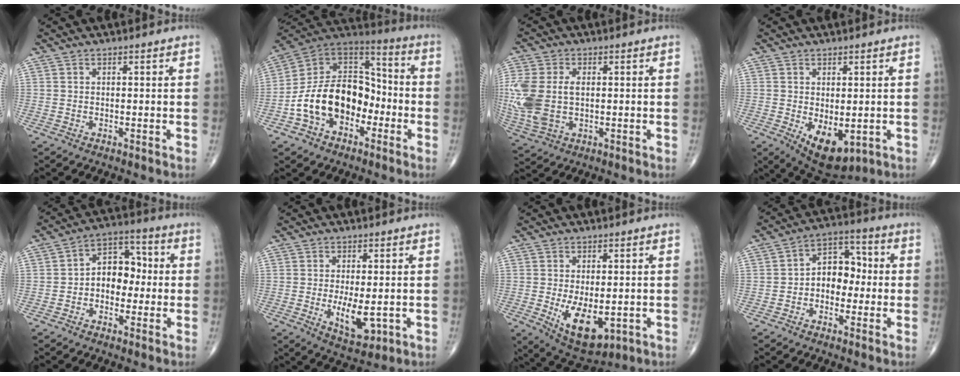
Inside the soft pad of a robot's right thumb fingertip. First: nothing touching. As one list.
[{"total": 18.5, "force": [-5.4, 13.0, 12.1], "torque": [-0.173, 0.067, -0.100]}, {"total": 14.4, "force": [0.1, 9.3, 11.0], "torque": [-0.291, -0.003, 0.013]}, {"total": 8.6, "force": [-2.0, 4.6, 7.0], "torque": [-0.094, -0.012, -0.011]}, {"total": 8.7, "force": [-0.7, 6.4, 6.0], "torque": [-0.058, 0.036, -0.025]}, {"total": 6.9, "force": [-1.0, 3.0, 6.2], "torque": [-0.099, -0.017, -0.006]}, {"total": 9.7, "force": [-1.9, 5.0, 8.1], "torque": [-0.120, -0.018, -0.011]}, {"total": 8.3, "force": [-0.9, 6.1, 5.6], "torque": [-0.054, 0.036, -0.029]}]